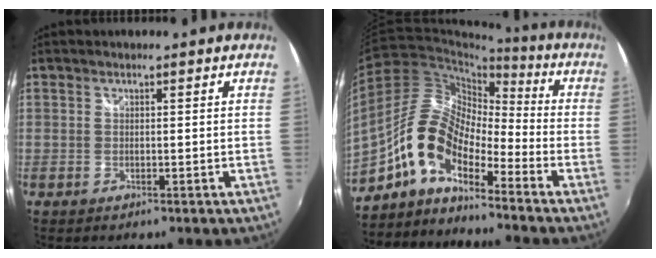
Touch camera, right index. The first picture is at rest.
{"total": 11.4, "force": [-7.0, 4.9, 7.6], "torque": [-0.145, 0.024, -0.150]}